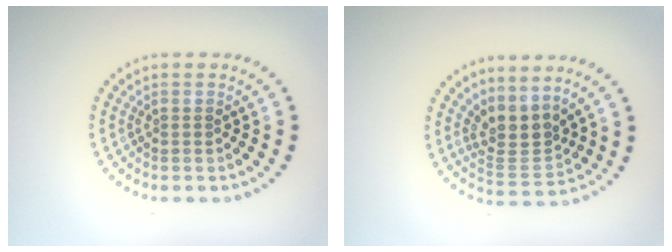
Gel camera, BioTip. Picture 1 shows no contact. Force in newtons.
{"total": 3.2, "press": 2.4, "slide": 2.2}